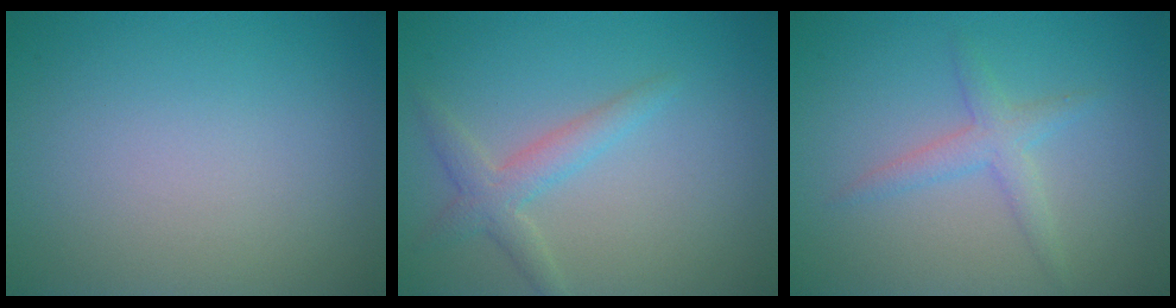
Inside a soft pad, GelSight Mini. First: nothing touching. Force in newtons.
{"total": 2.6, "press": 2.6, "slide": 0.1}
{"total": 2.2, "press": 2.2, "slide": 0.1}